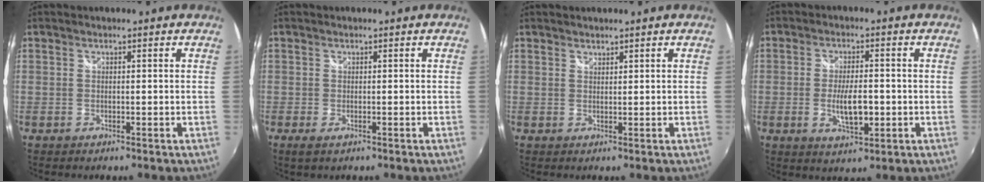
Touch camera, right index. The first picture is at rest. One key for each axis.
{"total": 1.9, "fx": -1.0, "fy": 0.9, "fz": 1.4, "tx": -0.028, "ty": -0.008, "tz": -0.017}
{"total": 1.0, "fx": 1.0, "fy": 0.4, "fz": 0.0, "tx": 0.002, "ty": 0.002, "tz": 0.017}
{"total": 6.9, "fx": -1.4, "fy": 2.4, "fz": 6.3, "tx": -0.120, "ty": -0.008, "tz": -0.020}